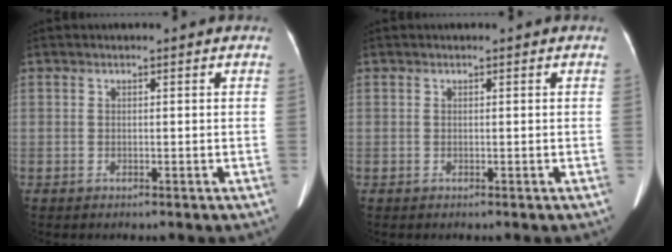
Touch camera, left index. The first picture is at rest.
{"total": 0.0}